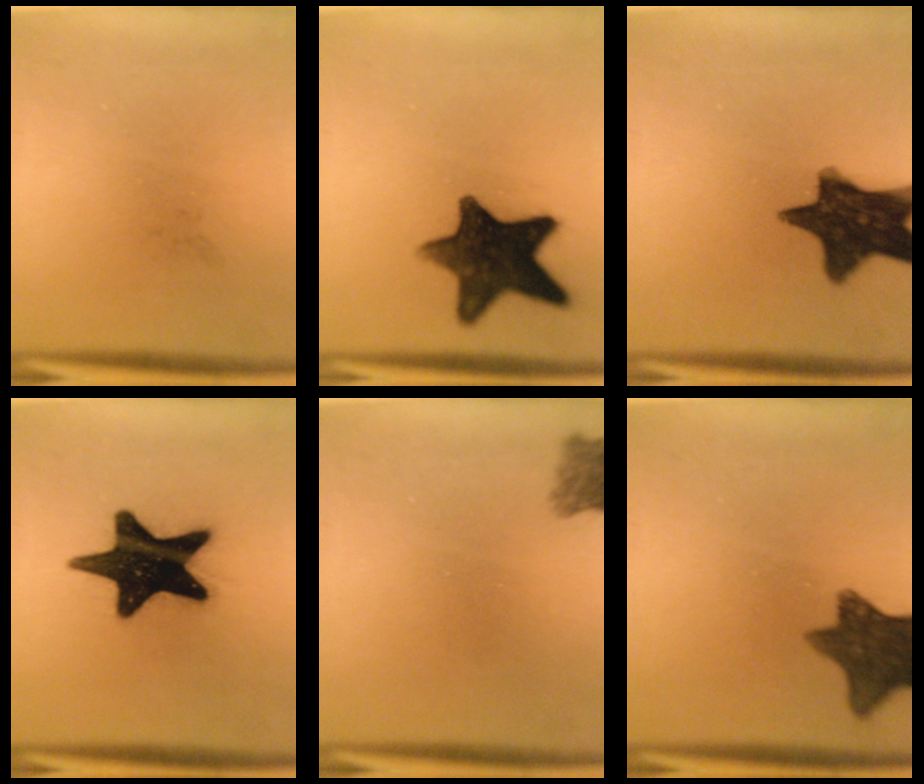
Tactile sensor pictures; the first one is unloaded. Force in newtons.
{"total": 13.9}
{"total": 14.4}
{"total": 19.6}
{"total": 3.1}
{"total": 10.9}